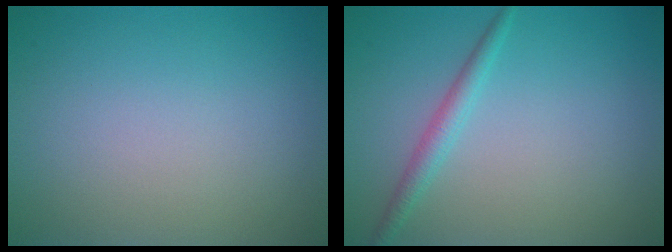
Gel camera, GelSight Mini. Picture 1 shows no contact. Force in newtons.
{"total": 1.8, "press": 1.8, "slide": 0.0}